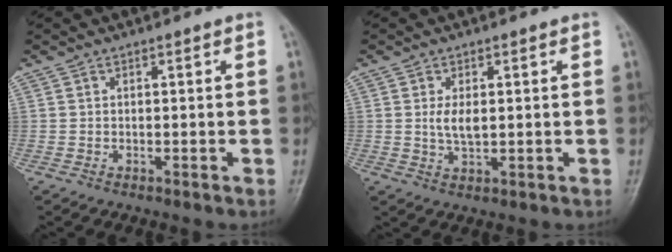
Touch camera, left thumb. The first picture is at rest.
{"total": 3.6, "force": [0.6, 1.7, 3.1], "torque": [-0.057, -0.009, 0.014]}